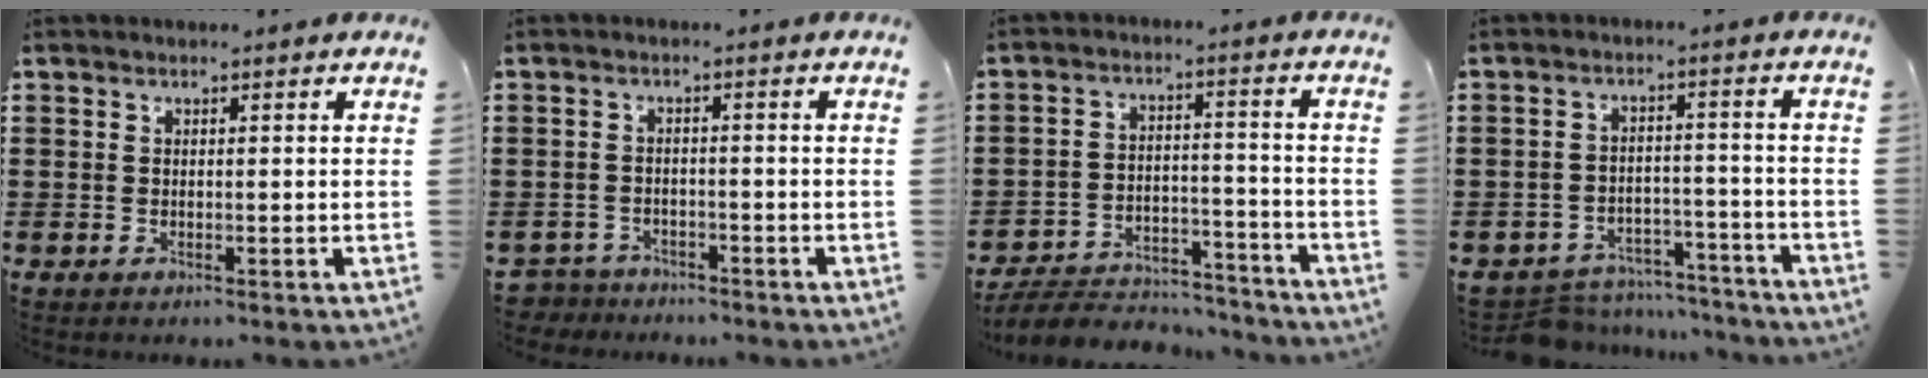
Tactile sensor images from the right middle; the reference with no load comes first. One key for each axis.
{"total": 2.8, "fx": -2.7, "fy": 0.7, "fz": -0.2, "tx": -0.012, "ty": -0.003, "tz": -0.063}
{"total": 6.1, "fx": -5.8, "fy": 1.4, "fz": 1.0, "tx": -0.026, "ty": 0.013, "tz": -0.120}
{"total": 6.1, "fx": -6.0, "fy": 1.1, "fz": 0.5, "tx": -0.011, "ty": 0.017, "tz": -0.121}